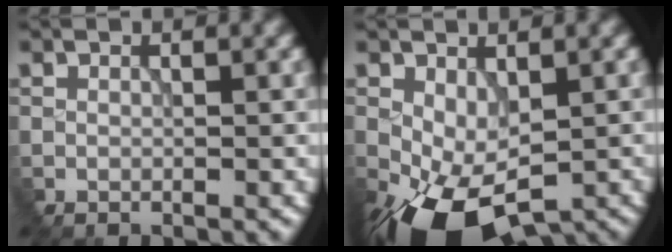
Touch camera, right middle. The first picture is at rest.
{"total": 9.5, "force": [-4.2, 5.0, 6.9], "torque": [-0.141, -0.034, -0.060]}